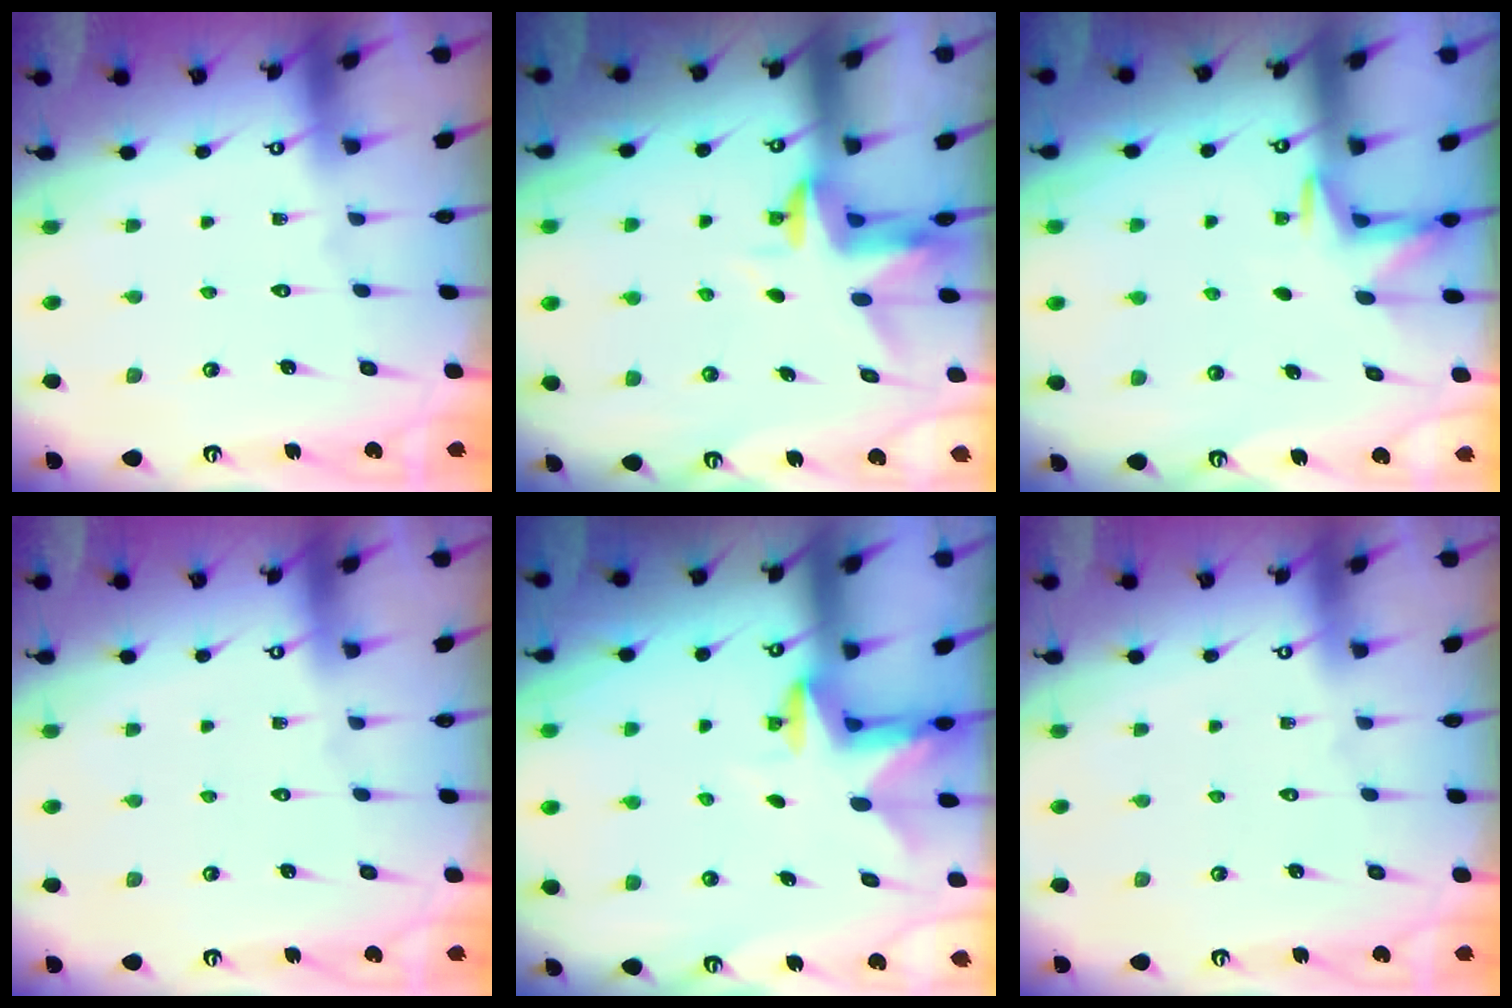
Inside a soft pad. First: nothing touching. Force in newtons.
{"total": 3.2, "press": 3.2, "slide": 0.4}
{"total": 3.4, "press": 3.3, "slide": 0.7}
{"total": 0.0}
{"total": 3.0, "press": 2.9, "slide": 0.6}
{"total": 0.0}